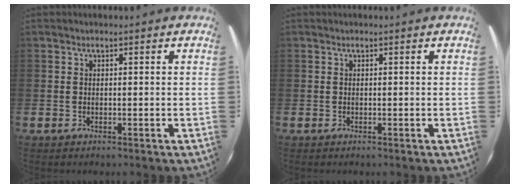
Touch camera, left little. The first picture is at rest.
{"total": 0.0}